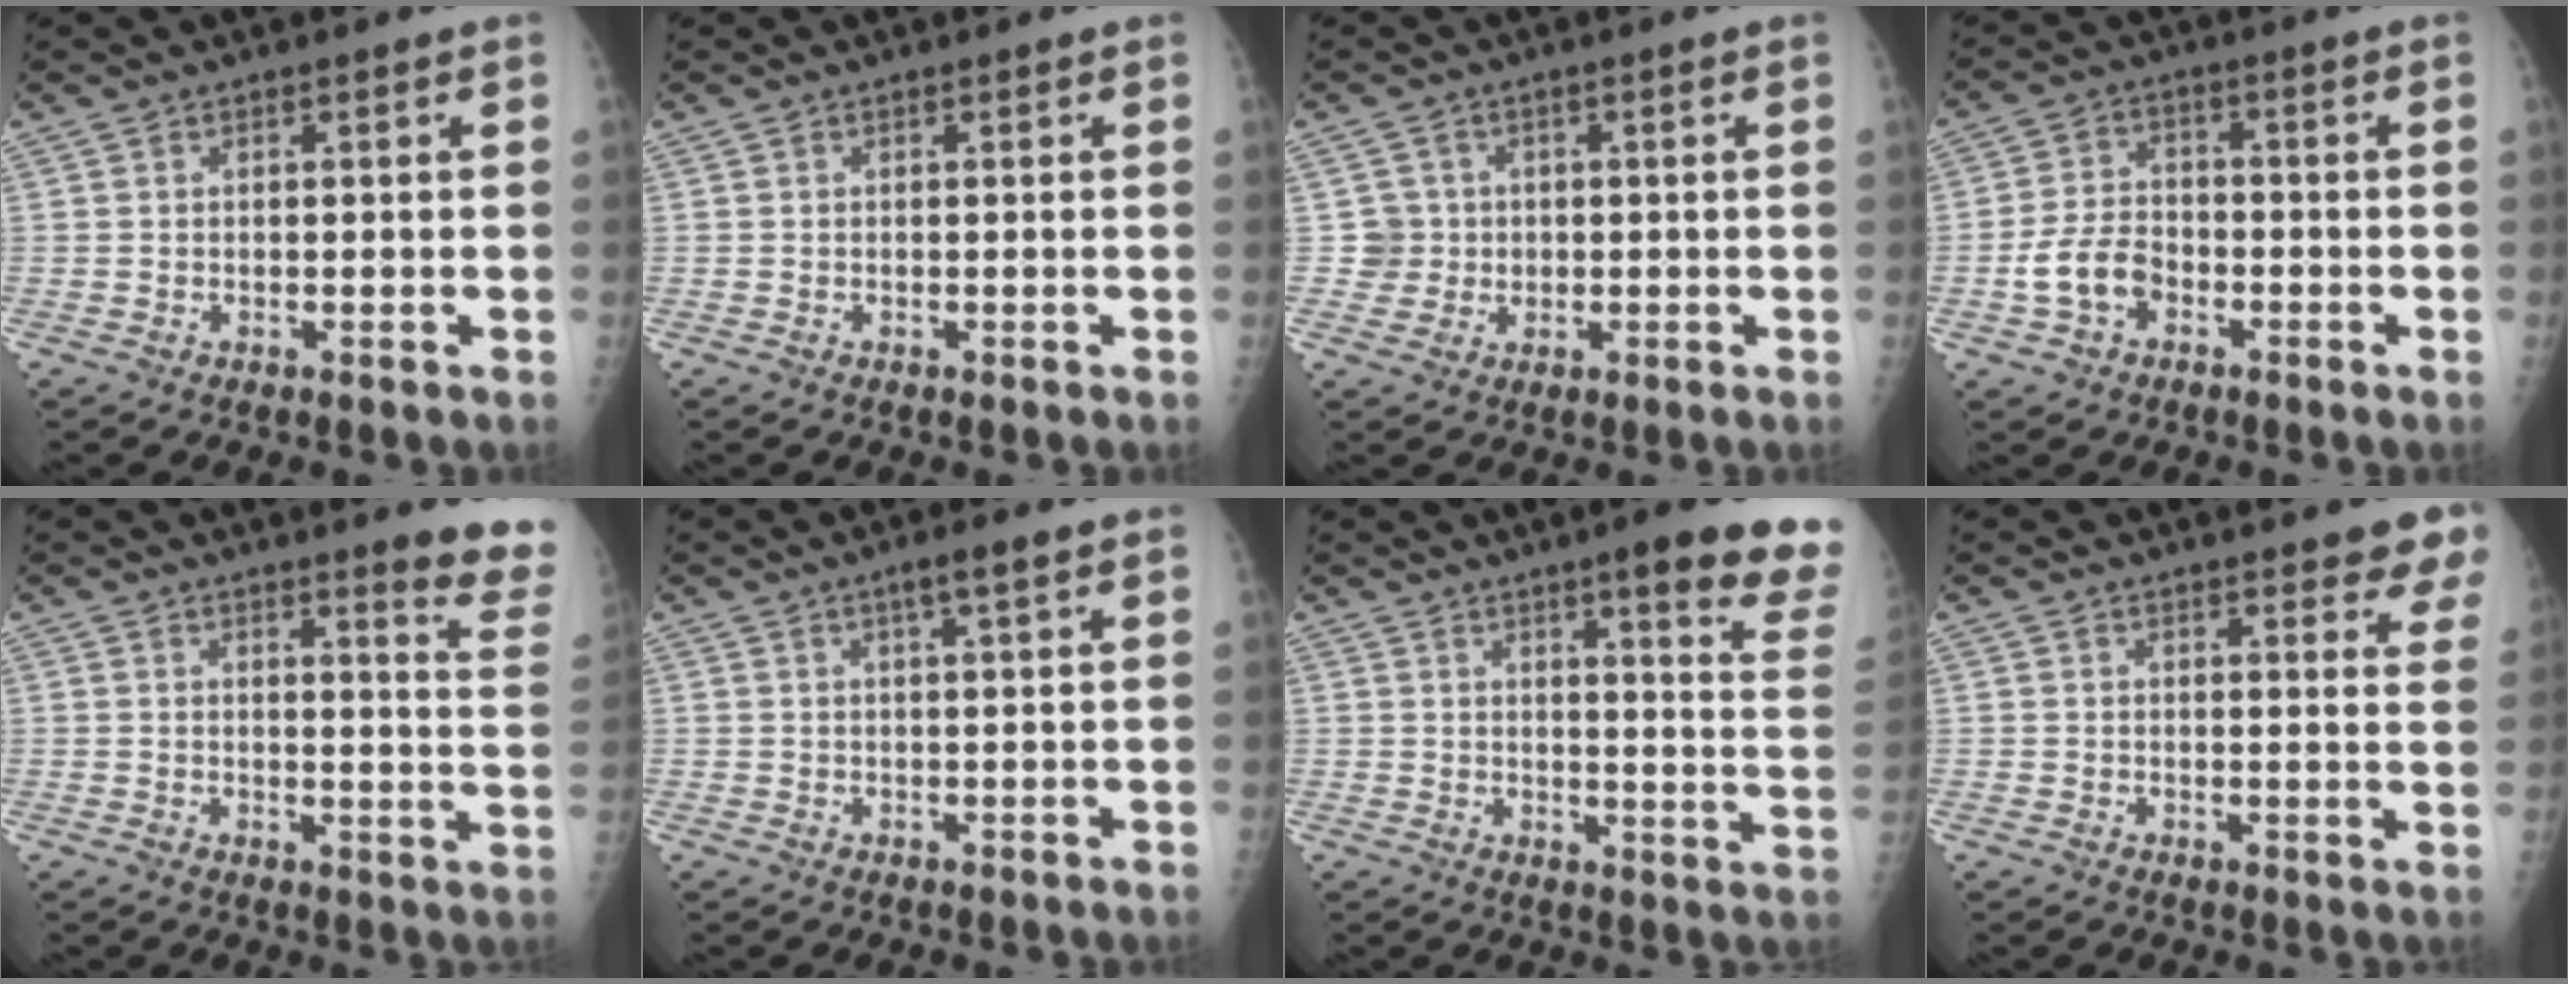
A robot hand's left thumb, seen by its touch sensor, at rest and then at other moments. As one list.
[{"total": 0.0}, {"total": 3.7, "force": [0.2, 3.7, -0.1], "torque": [0.030, 0.007, 0.000]}, {"total": 7.2, "force": [-2.8, 5.1, 4.3], "torque": [-0.074, 0.026, -0.054]}, {"total": 9.6, "force": [8.0, 0.8, 5.3], "torque": [-0.037, -0.061, 0.076]}, {"total": 2.9, "force": [1.6, 0.2, 2.4], "torque": [-0.045, -0.003, 0.029]}, {"total": 16.9, "force": [11.8, 2.0, 12.0], "torque": [-0.122, -0.059, 0.135]}, {"total": 9.5, "force": [7.7, 2.5, 5.1], "torque": [-0.026, -0.029, 0.075]}]